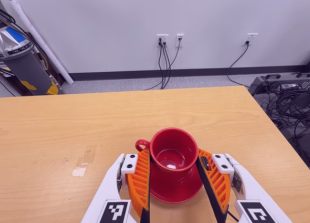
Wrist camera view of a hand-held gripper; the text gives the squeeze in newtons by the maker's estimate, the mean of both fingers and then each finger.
{"total": 2.5, "left": 2.2, "right": 2.8}